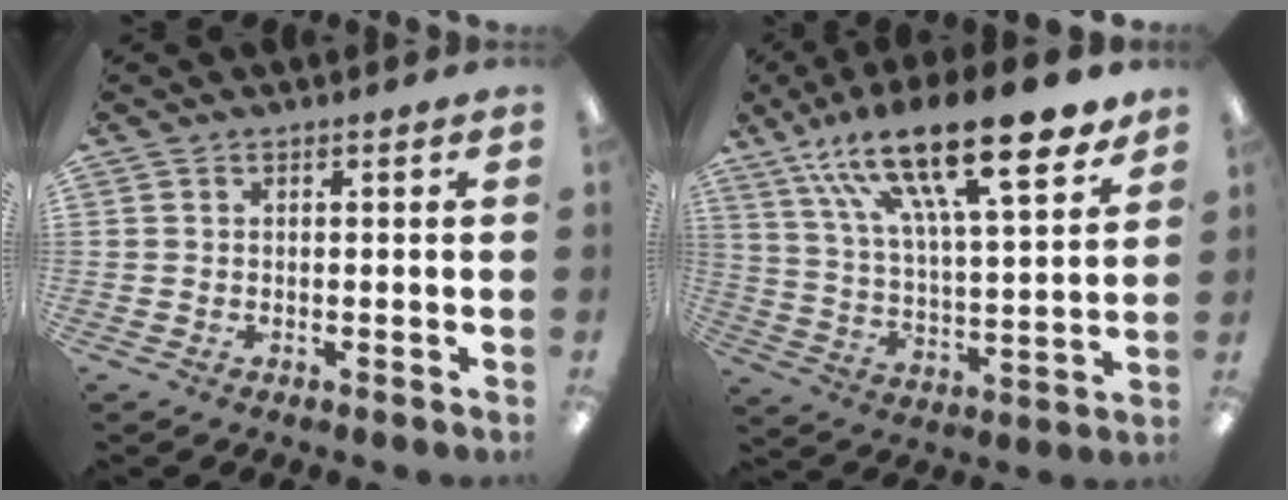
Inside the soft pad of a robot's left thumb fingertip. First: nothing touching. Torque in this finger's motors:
{"motor_torque": [2.85, 2.16, 2.03, -0.74, 0.30]}